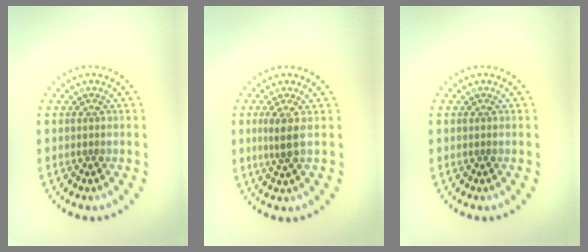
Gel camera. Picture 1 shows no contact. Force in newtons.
{"total": 2.0, "press": 1.5, "slide": 1.3}
{"total": 0.0}